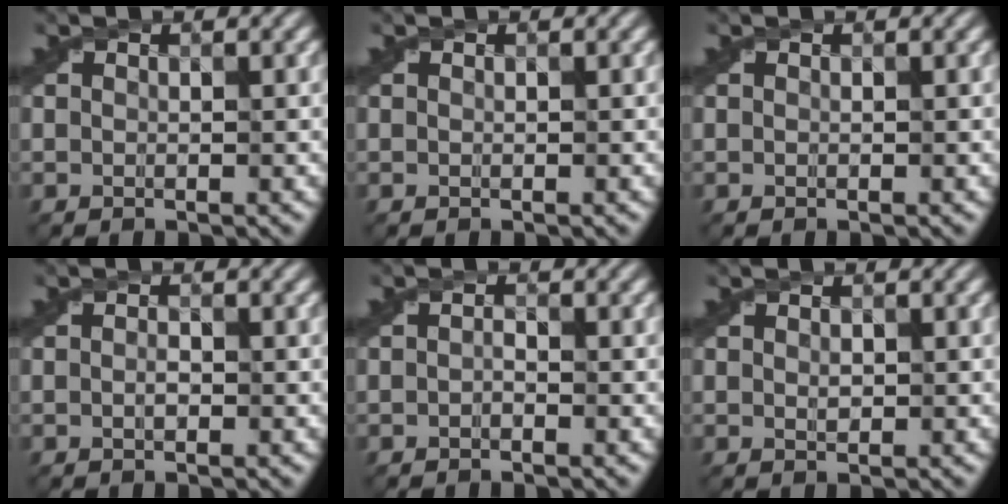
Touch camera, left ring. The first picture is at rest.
{"total": 0.0}
{"total": 0.0}
{"total": 0.8, "force": [-0.2, 0.4, 0.7], "torque": [-0.017, -0.001, -0.005]}
{"total": 0.7, "force": [-0.3, 0.3, 0.5], "torque": [-0.011, 0.000, -0.006]}
{"total": 0.7, "force": [0.1, 0.4, 0.5], "torque": [-0.011, -0.001, 0.005]}